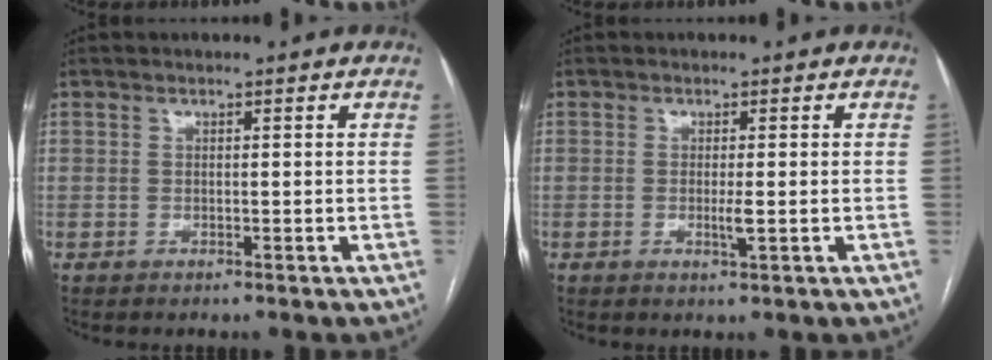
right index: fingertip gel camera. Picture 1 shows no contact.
{"total": 1.8, "force": [-0.3, 0.1, 1.8], "torque": [-0.034, -0.004, -0.004]}